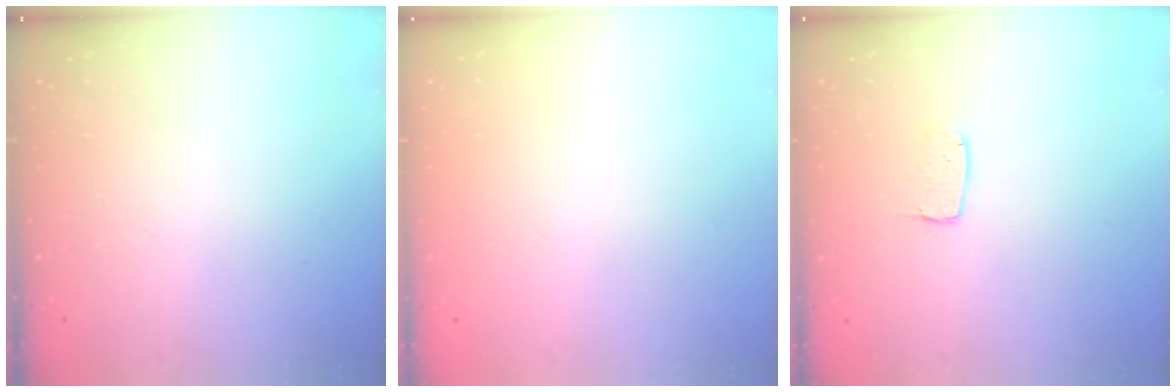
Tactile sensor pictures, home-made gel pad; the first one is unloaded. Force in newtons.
{"total": 0.0}
{"total": 4.0, "press": 4.0, "slide": 0.3}